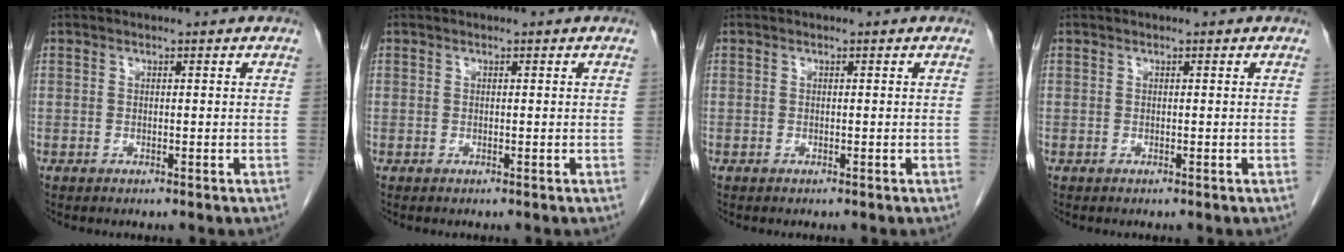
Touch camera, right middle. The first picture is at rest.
{"total": 0.0}
{"total": 0.0}
{"total": 0.0}